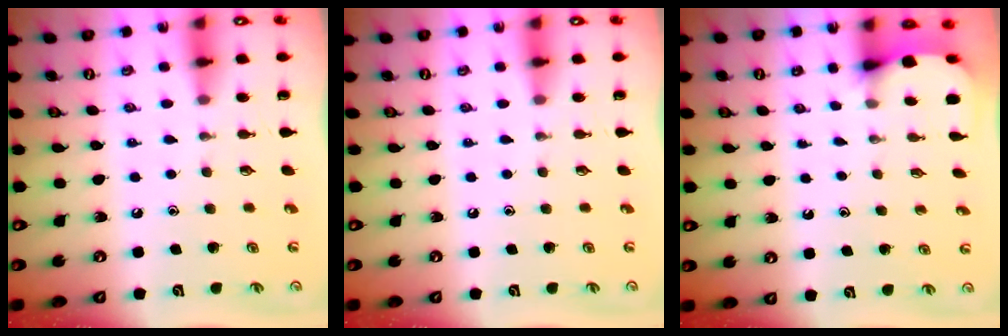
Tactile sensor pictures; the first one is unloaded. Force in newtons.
{"total": 0.0}
{"total": 3.0, "press": 3.0, "slide": 0.4}